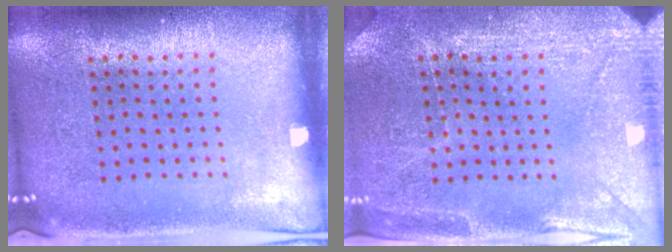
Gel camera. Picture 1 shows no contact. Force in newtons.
{"total": 2.8, "press": 2.8, "slide": 0.4}